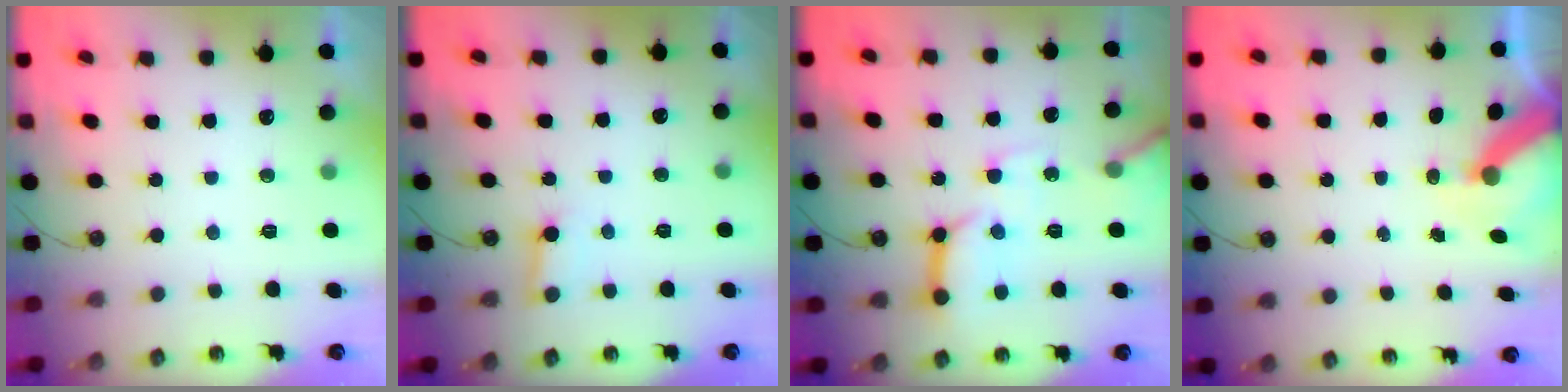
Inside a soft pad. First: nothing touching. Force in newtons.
{"total": 3.5, "press": 3.5, "slide": 0.4}
{"total": 13.6, "press": 13.5, "slide": 1.3}
{"total": 7.3, "press": 7.3, "slide": 1.0}